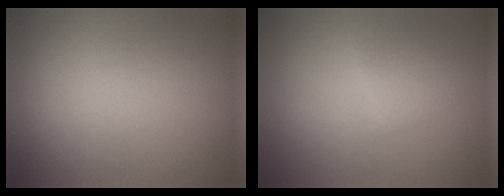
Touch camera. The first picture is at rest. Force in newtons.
{"total": 1.5, "press": 1.5, "slide": 0.2}